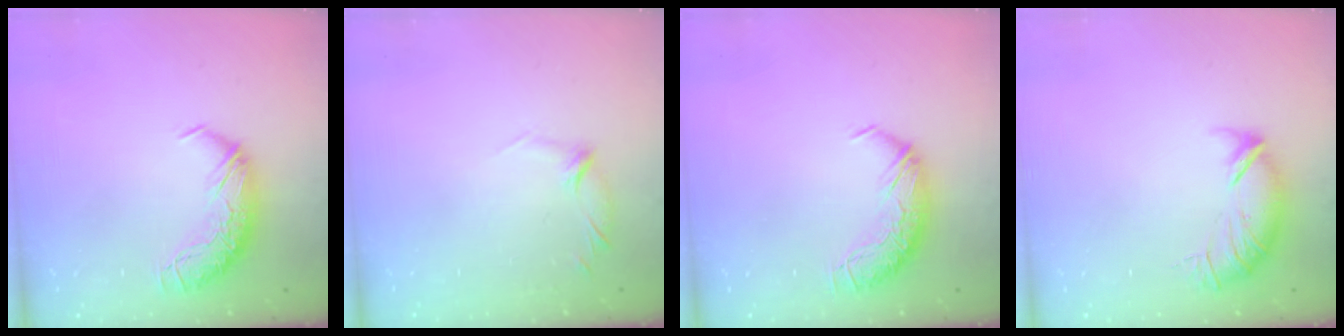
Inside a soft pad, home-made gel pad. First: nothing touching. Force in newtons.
{"total": 6.4, "press": 6.3, "slide": 1.0}
{"total": 0.0}
{"total": 4.3, "press": 4.1, "slide": 1.4}